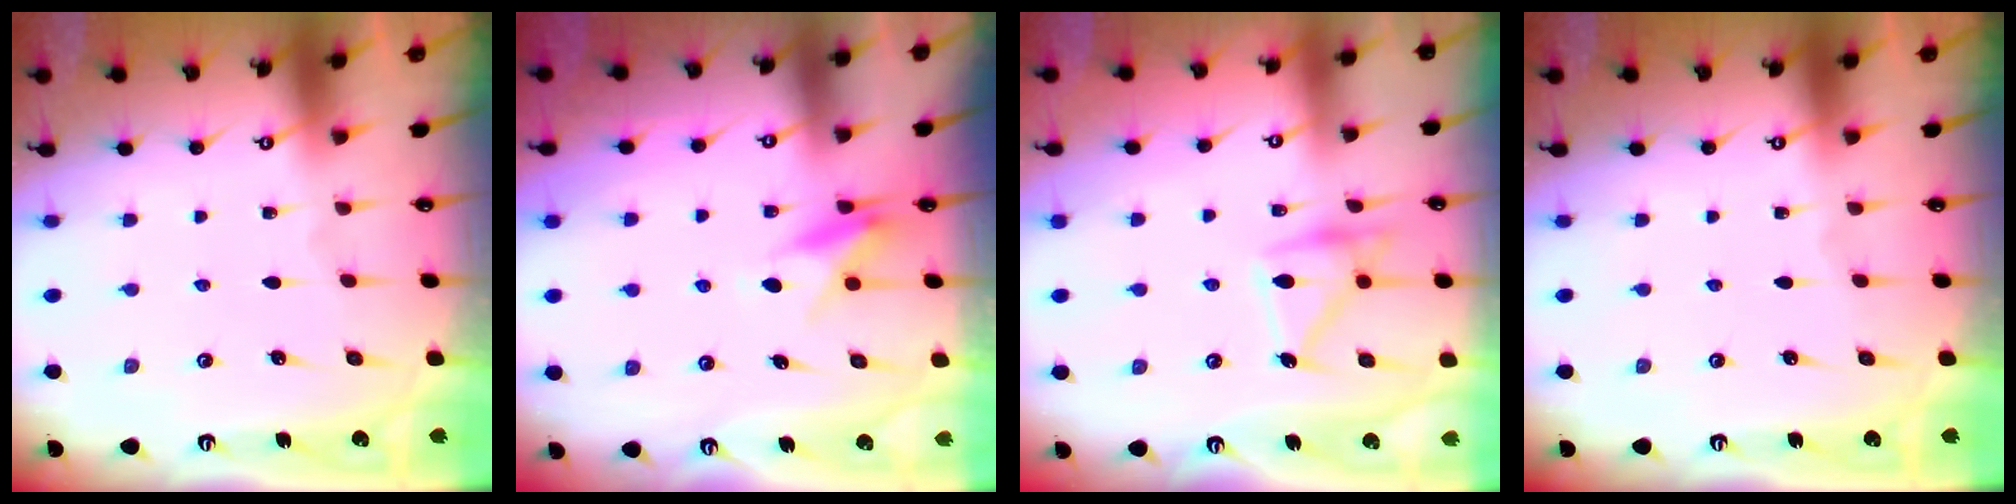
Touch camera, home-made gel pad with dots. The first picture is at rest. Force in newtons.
{"total": 8.0, "press": 8.0, "slide": 0.5}
{"total": 16.5, "press": 16.4, "slide": 1.1}
{"total": 0.0}